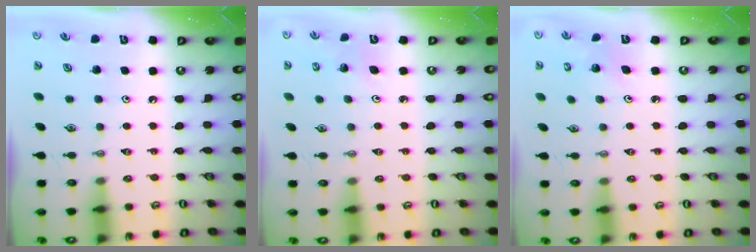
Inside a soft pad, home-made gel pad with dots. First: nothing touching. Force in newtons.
{"total": 3.3, "press": 3.3, "slide": 0.3}
{"total": 2.3, "press": 2.3, "slide": 0.2}